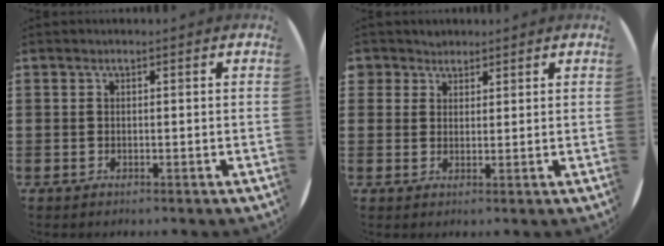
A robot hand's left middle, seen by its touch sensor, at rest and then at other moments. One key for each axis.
{"total": 2.5, "fx": 2.1, "fy": 1.4, "fz": -0.2, "tx": -0.004, "ty": 0.007, "tz": 0.042}